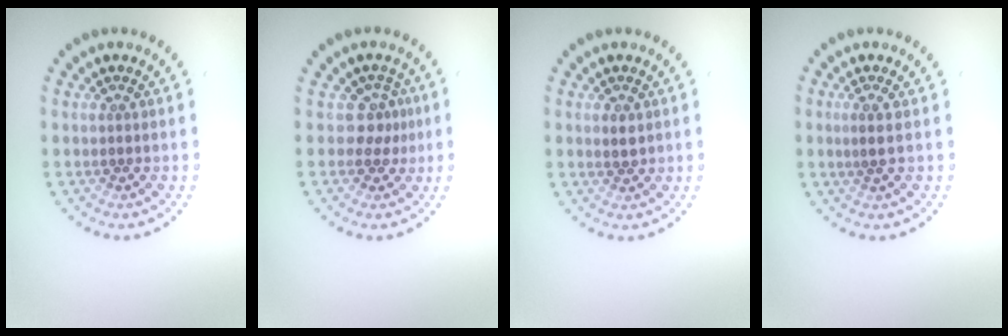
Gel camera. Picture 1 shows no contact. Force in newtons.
{"total": 2.1, "press": 1.5, "slide": 1.5}
{"total": 1.1, "press": 1.1, "slide": 0.4}
{"total": 1.2, "press": 1.0, "slide": 0.6}